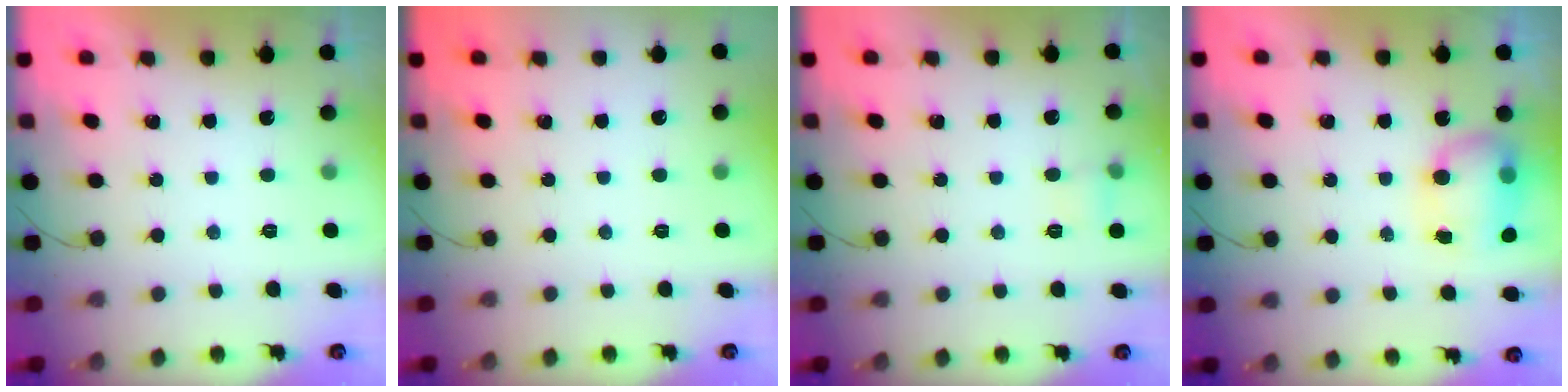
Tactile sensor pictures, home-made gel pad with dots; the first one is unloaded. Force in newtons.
{"total": 0.0}
{"total": 3.8, "press": 3.6, "slide": 1.2}
{"total": 8.1, "press": 8.0, "slide": 1.0}